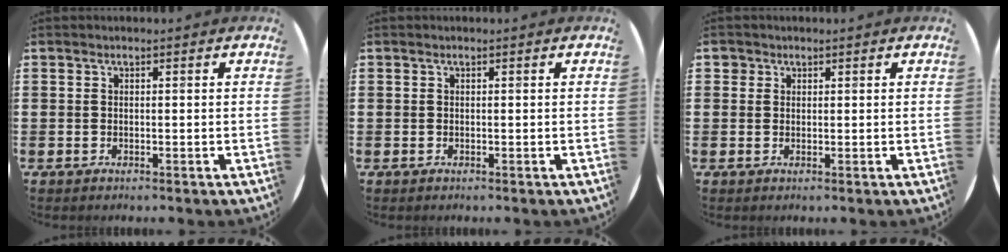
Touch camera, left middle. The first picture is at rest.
{"total": 0.0}
{"total": 1.1, "force": [0.8, 0.8, 0.0], "torque": [0.006, -0.001, 0.015]}